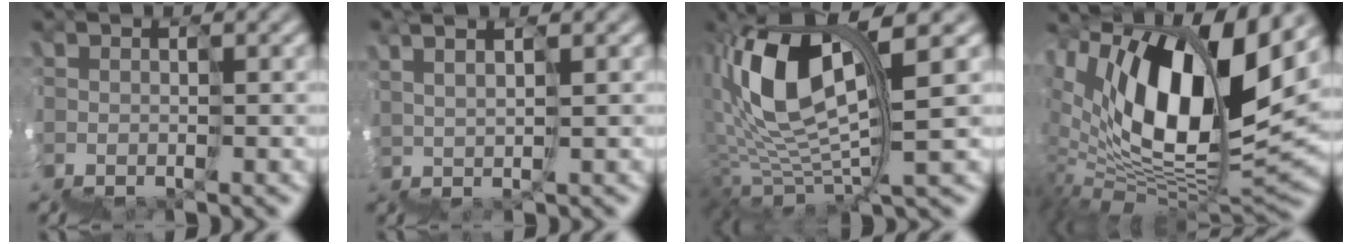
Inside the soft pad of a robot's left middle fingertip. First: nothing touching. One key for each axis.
{"total": 4.2, "fx": 4.1, "fy": -0.7, "fz": 0.3, "tx": 0.009, "ty": 0.039, "tz": 0.079}
{"total": 8.1, "fx": 6.2, "fy": 0.7, "fz": 5.1, "tx": -0.123, "ty": 0.034, "tz": 0.115}
{"total": 11.3, "fx": 8.6, "fy": 2.9, "fz": 6.8, "tx": -0.121, "ty": 0.029, "tz": 0.150}